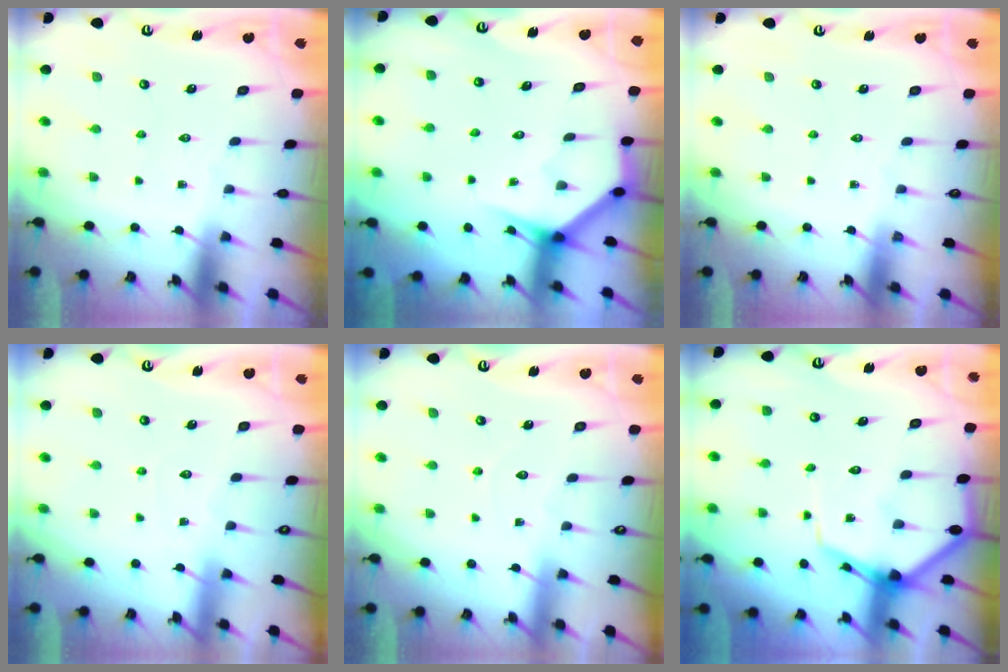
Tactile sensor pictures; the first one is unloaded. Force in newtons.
{"total": 3.9, "press": 3.9, "slide": 0.2}
{"total": 0.0}
{"total": 3.2, "press": 3.2, "slide": 0.3}
{"total": 3.0, "press": 2.9, "slide": 0.3}
{"total": 8.0, "press": 7.9, "slide": 0.9}